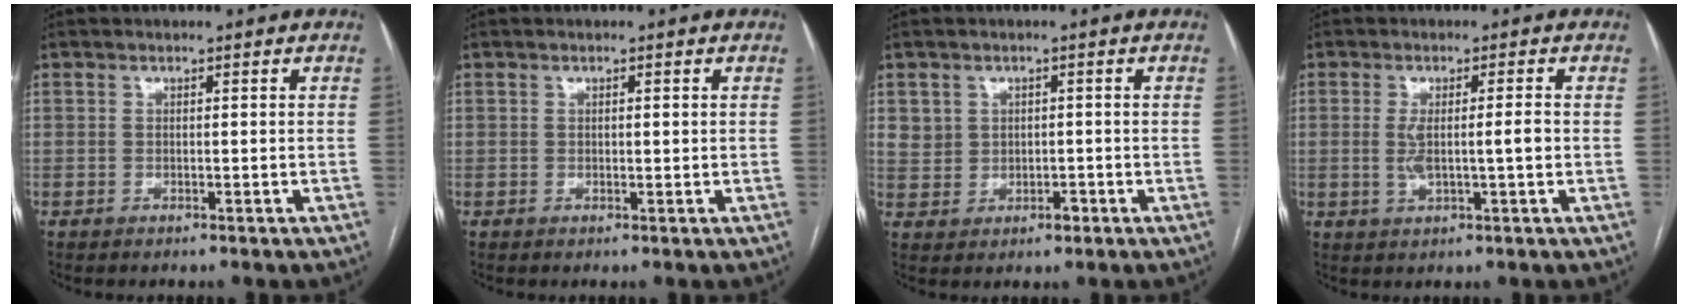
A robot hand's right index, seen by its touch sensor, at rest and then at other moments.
{"total": 0.6, "force": [0.2, 0.2, 0.6], "torque": [-0.009, 0.000, 0.004]}
{"total": 3.5, "force": [0.3, 3.3, 1.2], "torque": [-0.013, 0.009, 0.016]}
{"total": 4.5, "force": [-0.2, 0.6, 4.5], "torque": [-0.086, 0.003, 0.005]}